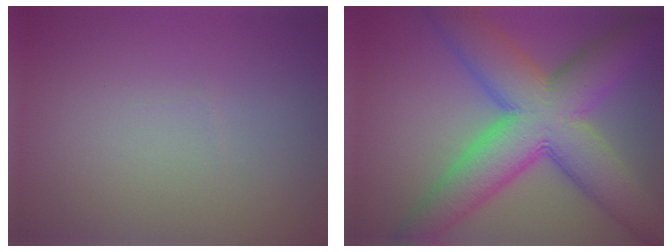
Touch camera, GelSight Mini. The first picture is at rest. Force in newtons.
{"total": 12.0, "press": 12.0, "slide": 0.5}